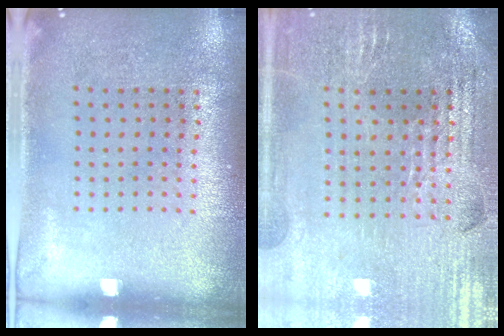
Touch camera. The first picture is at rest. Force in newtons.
{"total": 2.8, "press": 2.8, "slide": 0.4}